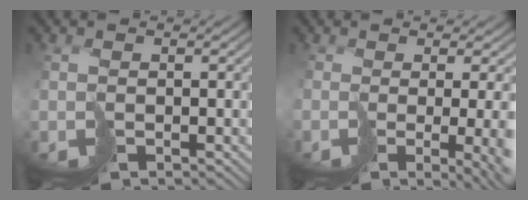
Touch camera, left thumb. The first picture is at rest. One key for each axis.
{"total": 8.6, "fx": -1.4, "fy": 2.8, "fz": 8.1, "tx": -0.084, "ty": -0.031, "tz": 0.019}